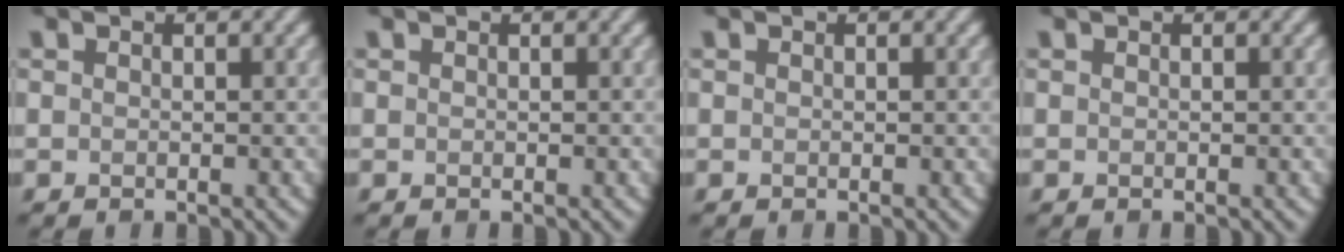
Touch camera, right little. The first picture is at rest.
{"total": 0.0}
{"total": 0.0}
{"total": 0.0}